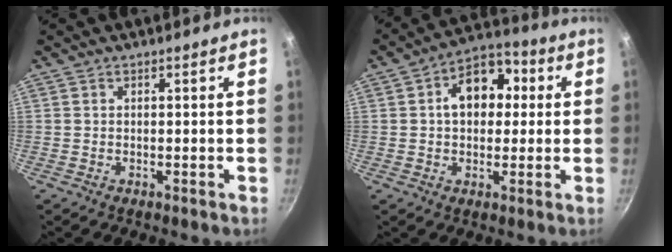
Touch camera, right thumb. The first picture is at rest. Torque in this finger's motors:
{"motor_torque": [0.23, 2.44, 1.05, 0.17, 0.05]}